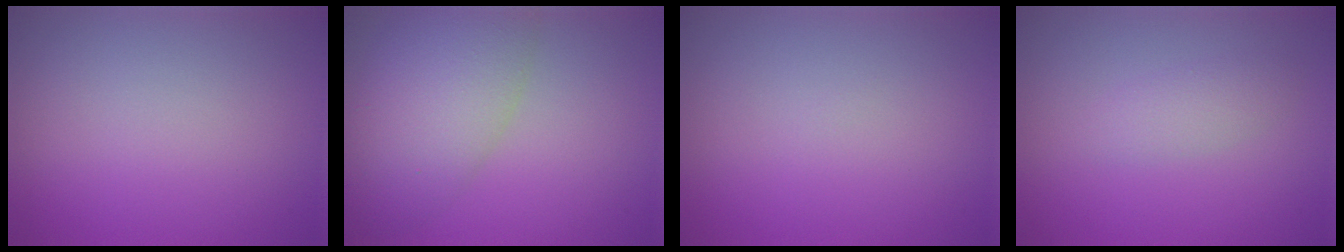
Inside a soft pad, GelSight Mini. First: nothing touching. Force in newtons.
{"total": 7.2, "press": 7.2, "slide": 0.3}
{"total": 0.0}
{"total": 1.5, "press": 1.5, "slide": 0.1}